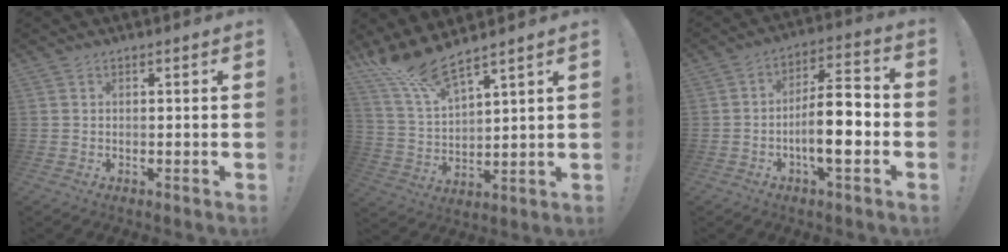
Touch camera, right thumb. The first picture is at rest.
{"total": 11.2, "force": [10.0, 1.6, 4.9], "torque": [-0.110, -0.059, 0.180]}
{"total": 14.1, "force": [-4.0, 4.2, 12.9], "torque": [-0.217, 0.014, -0.071]}